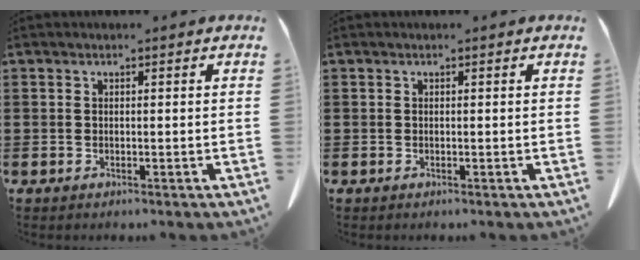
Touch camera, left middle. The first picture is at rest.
{"total": 0.0}